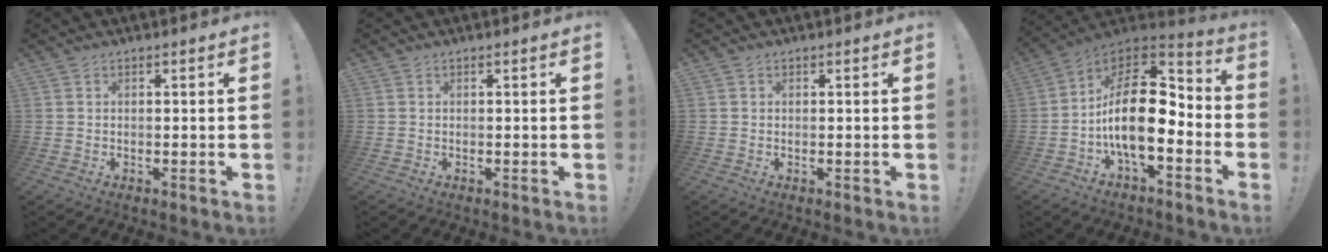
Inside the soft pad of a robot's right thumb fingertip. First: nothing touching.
{"total": 0.0}
{"total": 0.0}
{"total": 19.7, "force": [-2.2, 9.8, 16.9], "torque": [-0.304, 0.013, -0.034]}